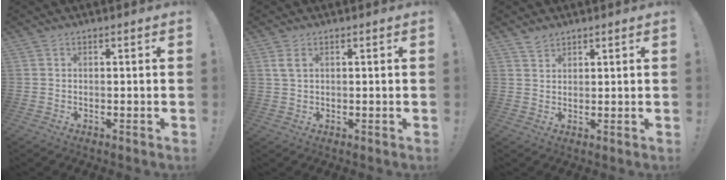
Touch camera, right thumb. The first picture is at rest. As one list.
[{"total": 2.9, "force": [1.5, 1.1, 2.2], "torque": [-0.038, -0.001, 0.027]}, {"total": 2.5, "force": [2.3, 1.1, 0.4], "torque": [0.003, -0.017, 0.042]}]